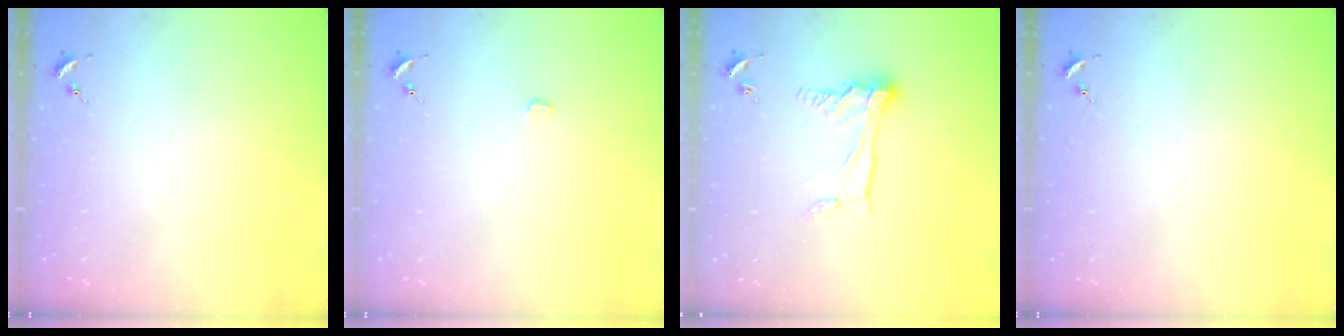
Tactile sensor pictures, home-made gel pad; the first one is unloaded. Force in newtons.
{"total": 1.3, "press": 1.3, "slide": 0.1}
{"total": 11.4, "press": 11.4, "slide": 0.9}
{"total": 0.0}